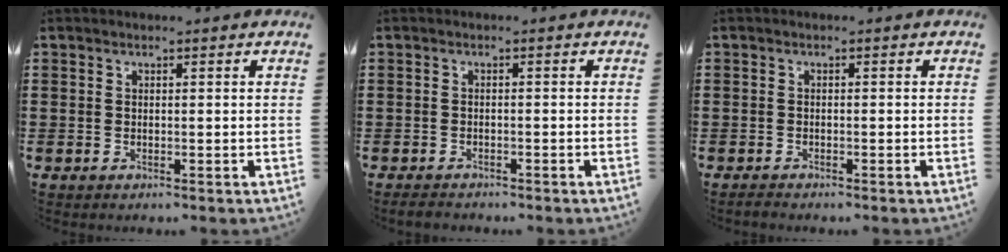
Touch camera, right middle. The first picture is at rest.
{"total": 1.2, "force": [-1.2, 0.2, 0.2], "torque": [-0.008, -0.001, -0.024]}
{"total": 0.9, "force": [-0.9, 0.3, 0.0], "torque": [-0.004, 0.001, -0.018]}